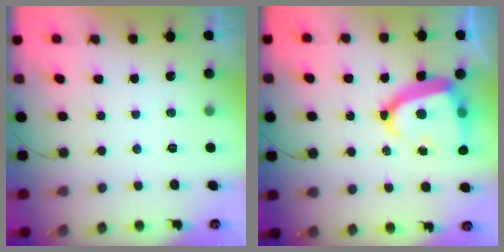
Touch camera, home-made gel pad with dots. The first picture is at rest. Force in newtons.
{"total": 16.9, "press": 16.8, "slide": 1.9}